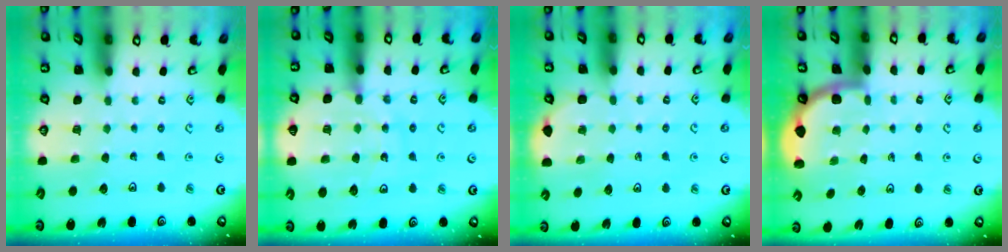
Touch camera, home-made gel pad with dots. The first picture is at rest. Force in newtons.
{"total": 14.2, "press": 13.7, "slide": 3.8}
{"total": 1.7, "press": 1.5, "slide": 0.8}
{"total": 2.2, "press": 2.2, "slide": 0.1}